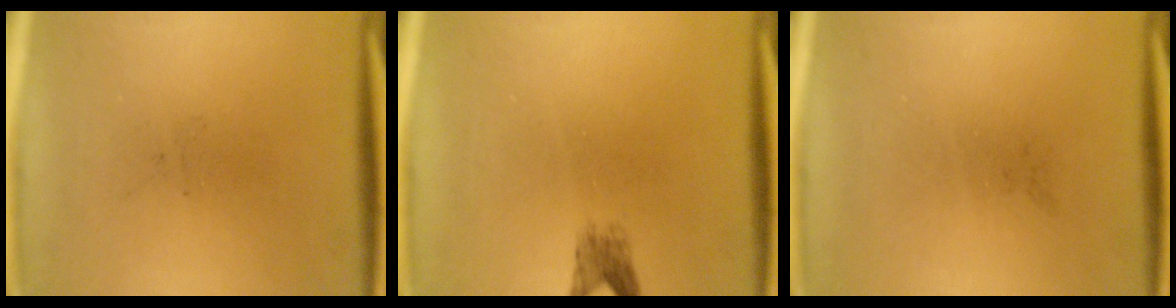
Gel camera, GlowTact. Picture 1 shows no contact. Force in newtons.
{"total": 2.0}
{"total": 0.0}